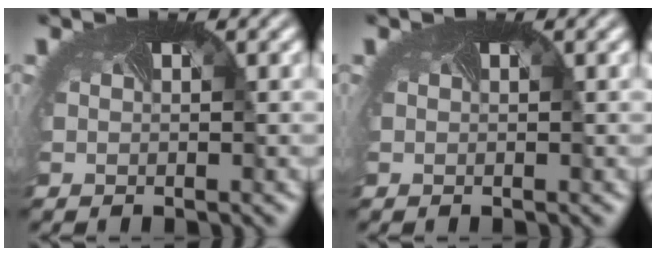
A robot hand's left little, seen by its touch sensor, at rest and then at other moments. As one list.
[{"total": 0.0}]